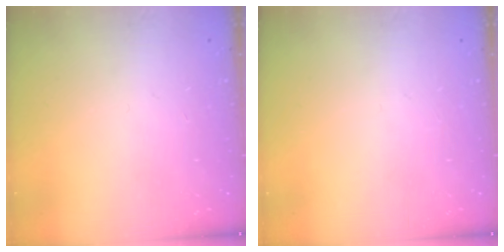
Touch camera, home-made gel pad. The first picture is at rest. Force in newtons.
{"total": 0.0}